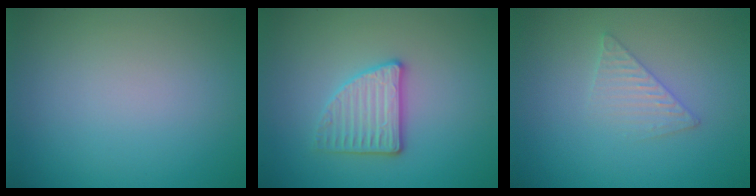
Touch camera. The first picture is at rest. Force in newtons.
{"total": 3.1, "press": 2.9, "slide": 1.1}
{"total": 2.0, "press": 2.0, "slide": 0.2}